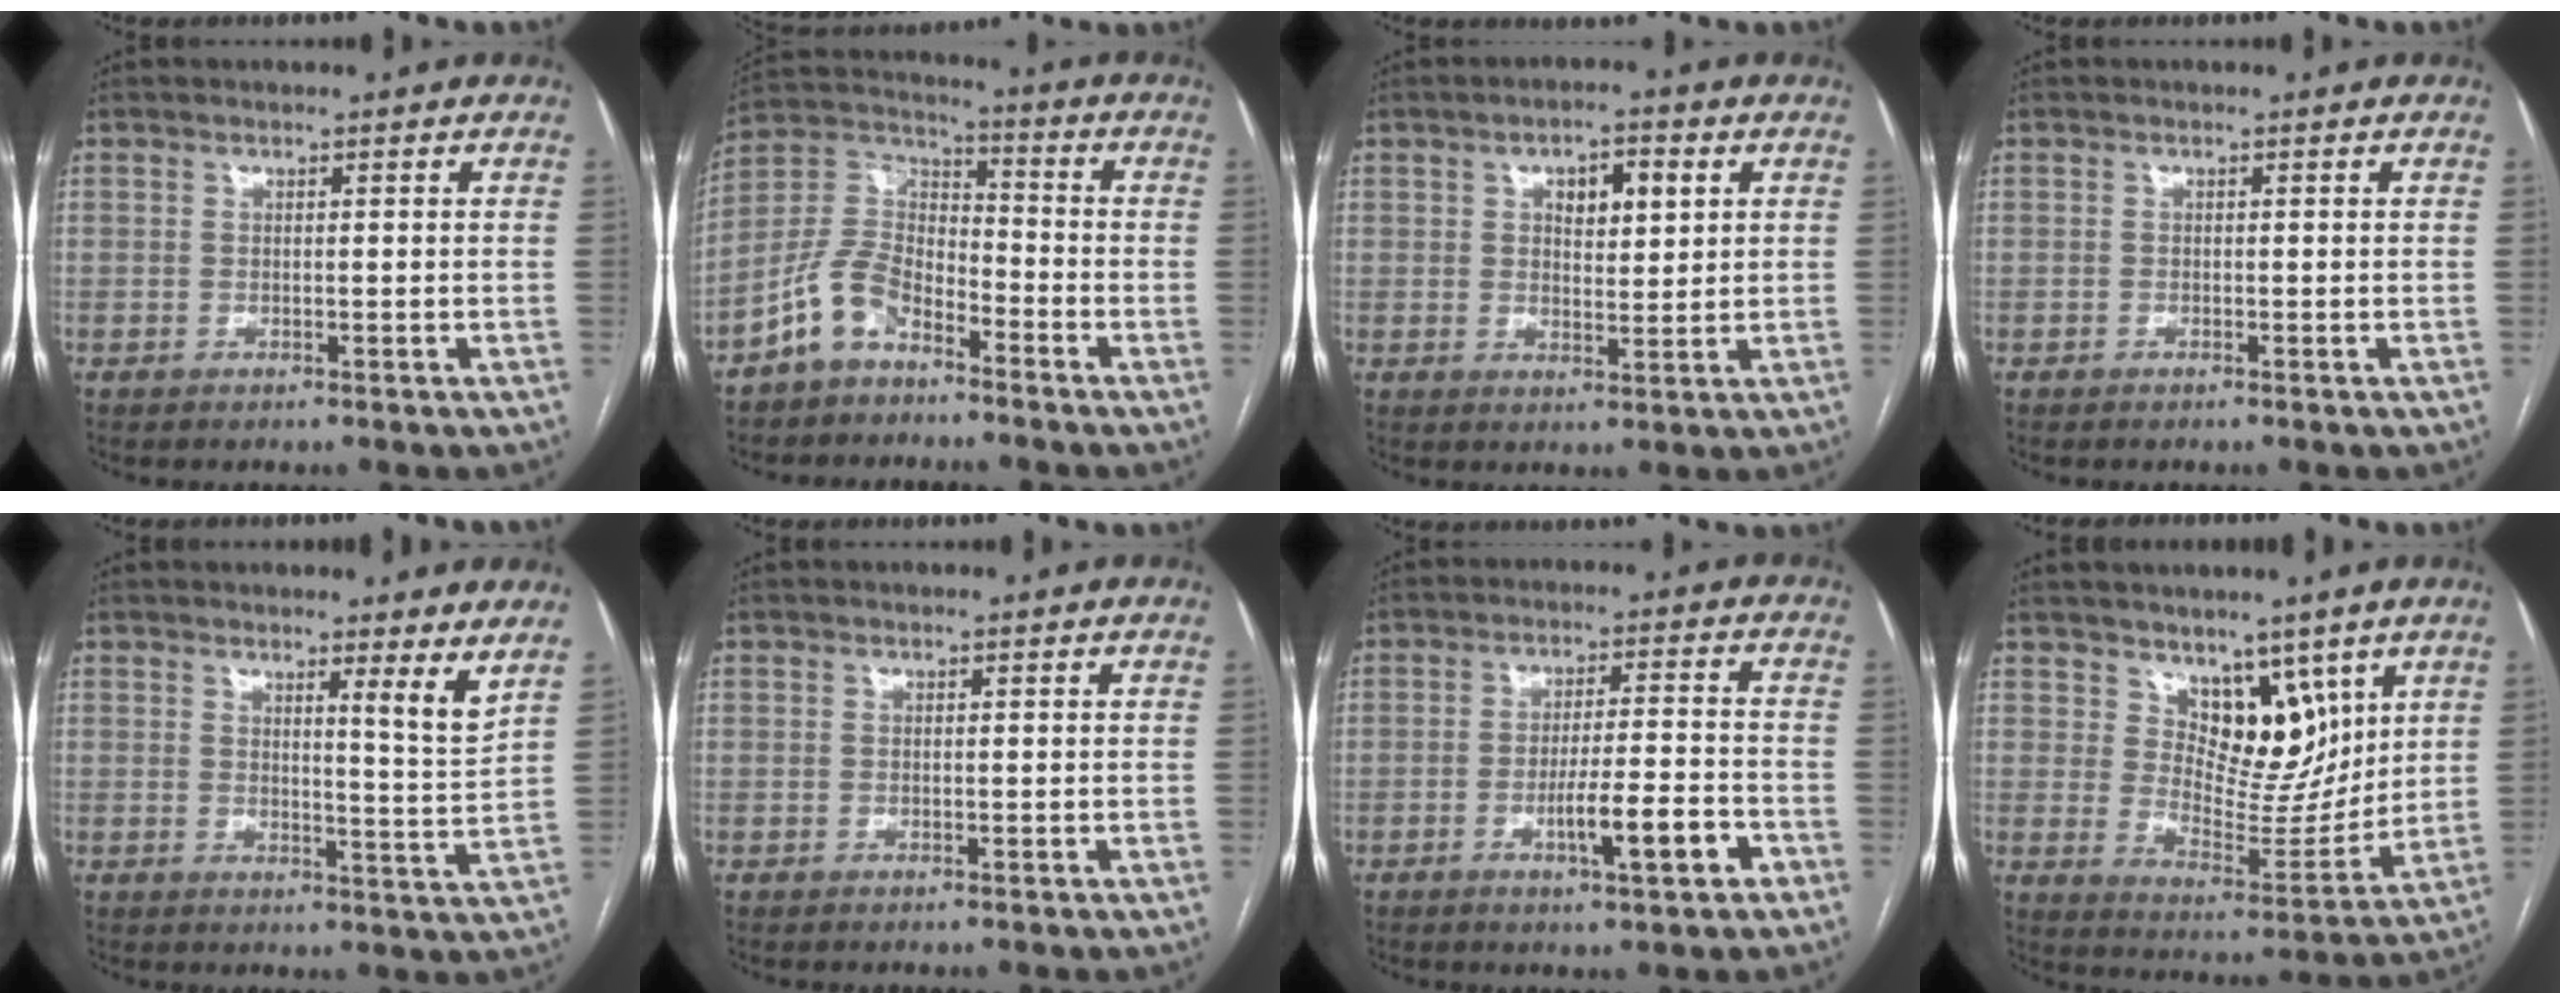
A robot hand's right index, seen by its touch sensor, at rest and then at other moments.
{"total": 9.0, "force": [-6.1, 4.7, 4.7], "torque": [-0.105, 0.026, -0.127]}
{"total": 5.4, "force": [2.0, 2.4, 4.5], "torque": [-0.069, 0.011, 0.033]}
{"total": 0.0}
{"total": 4.4, "force": [3.1, -0.8, 3.0], "torque": [-0.041, -0.032, 0.037]}
{"total": 0.0}
{"total": 8.1, "force": [-3.6, 0.8, 7.2], "torque": [-0.117, 0.001, -0.052]}
{"total": 9.3, "force": [5.8, 5.4, 5.0], "torque": [-0.068, -0.006, 0.107]}